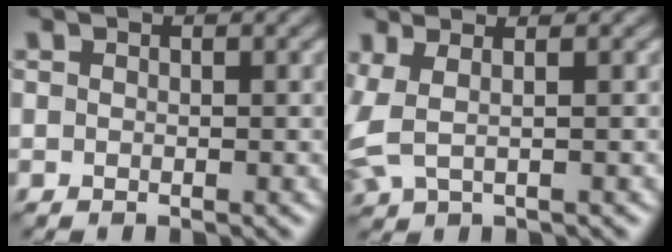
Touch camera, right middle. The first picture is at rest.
{"total": 3.0, "force": [-0.1, 1.2, 2.8], "torque": [-0.087, -0.004, 0.006]}